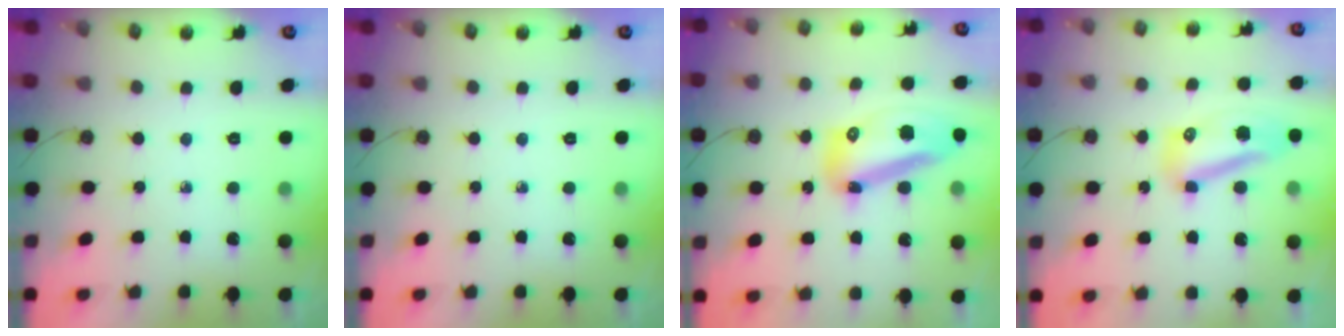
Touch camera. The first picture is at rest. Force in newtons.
{"total": 0.0}
{"total": 15.0, "press": 14.9, "slide": 1.7}
{"total": 9.5, "press": 9.5, "slide": 1.0}